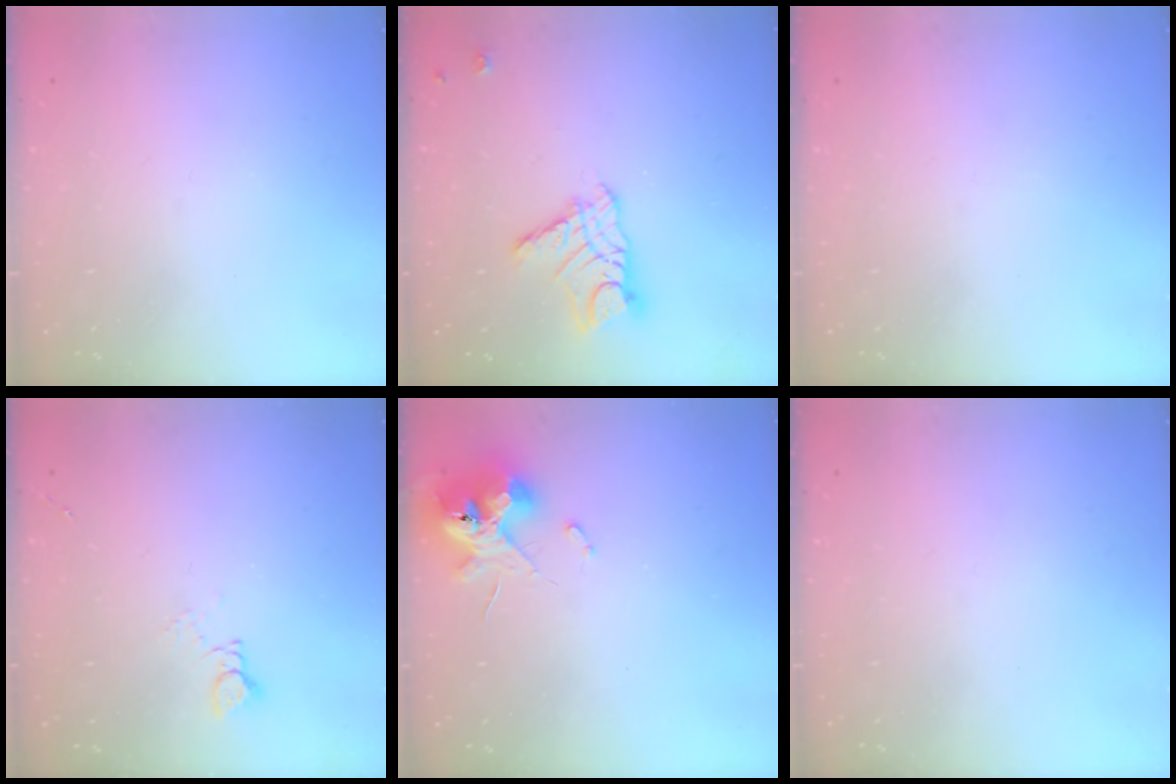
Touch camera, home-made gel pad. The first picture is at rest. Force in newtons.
{"total": 10.3, "press": 10.3, "slide": 0.6}
{"total": 0.0}
{"total": 2.9, "press": 2.9, "slide": 0.3}
{"total": 11.4, "press": 11.4, "slide": 1.1}
{"total": 0.0}